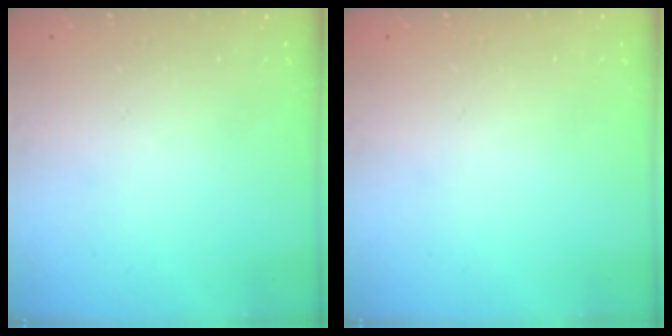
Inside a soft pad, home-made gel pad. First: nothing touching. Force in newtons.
{"total": 0.0}